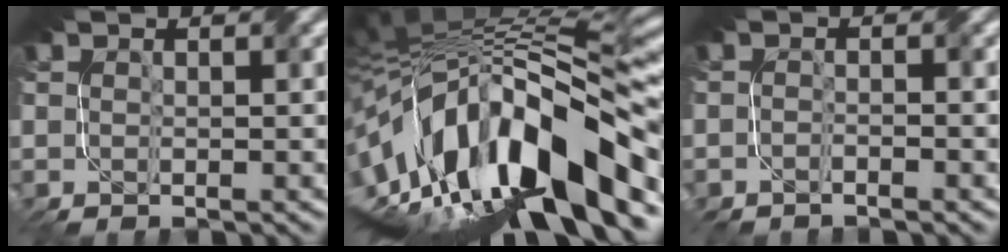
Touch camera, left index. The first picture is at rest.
{"total": 15.9, "force": [-3.2, 5.7, 14.5], "torque": [-0.240, 0.034, -0.060]}
{"total": 1.1, "force": [-1.1, 0.0, -0.1], "torque": [0.008, 0.001, -0.020]}